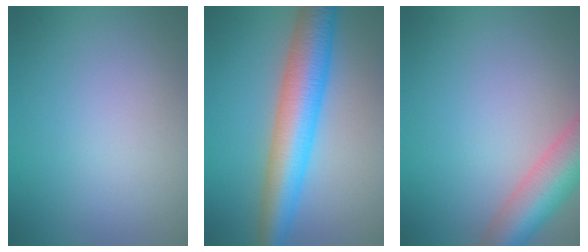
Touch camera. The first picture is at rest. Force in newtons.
{"total": 7.2, "press": 7.2, "slide": 0.1}
{"total": 6.9, "press": 6.9, "slide": 0.3}